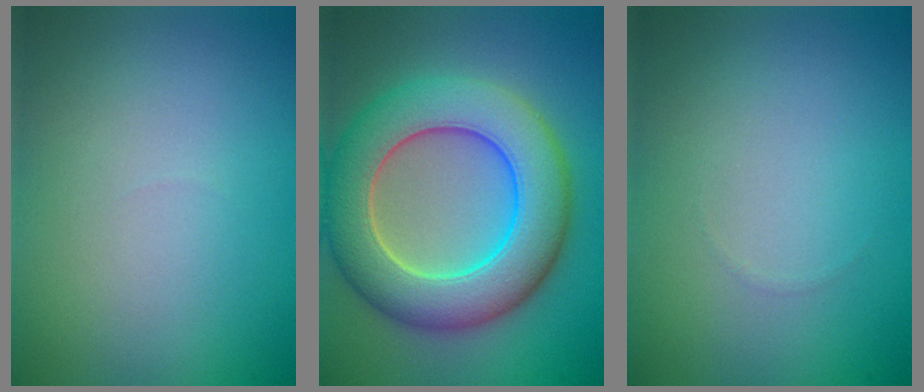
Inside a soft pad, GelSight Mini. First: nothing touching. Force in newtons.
{"total": 9.8, "press": 9.7, "slide": 0.4}
{"total": 0.0}